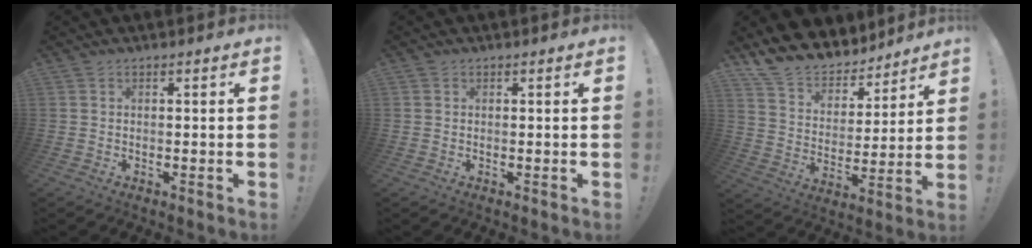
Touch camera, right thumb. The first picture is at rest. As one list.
[{"total": 0.5, "force": [0.3, 0.4, 0.0], "torque": [0.005, -0.001, 0.005]}, {"total": 12.8, "force": [11.5, 5.4, 2.1], "torque": [-0.056, -0.099, 0.212]}]